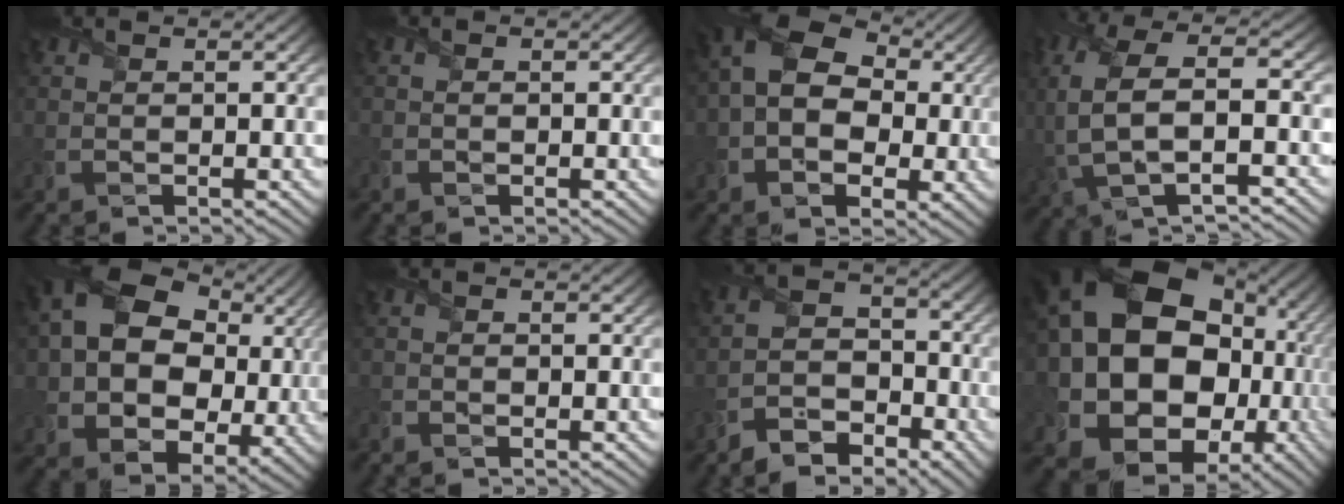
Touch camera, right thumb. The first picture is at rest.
{"total": 0.6, "force": [-0.3, 0.5, 0.1], "torque": [-0.003, -0.003, -0.005]}
{"total": 13.9, "force": [1.3, 10.2, 9.4], "torque": [-0.186, 0.004, 0.024]}
{"total": 9.3, "force": [-1.8, 3.6, 8.4], "torque": [-0.202, 0.002, -0.045]}
{"total": 18.0, "force": [3.4, 13.6, 11.3], "torque": [-0.245, -0.017, 0.082]}
{"total": 1.5, "force": [-1.1, 0.8, 0.6], "torque": [-0.018, -0.004, -0.020]}
{"total": 6.5, "force": [-4.6, 3.4, 3.0], "torque": [-0.057, -0.001, -0.096]}
{"total": 24.3, "force": [3.1, 20.4, 12.7], "torque": [-0.300, -0.036, 0.061]}